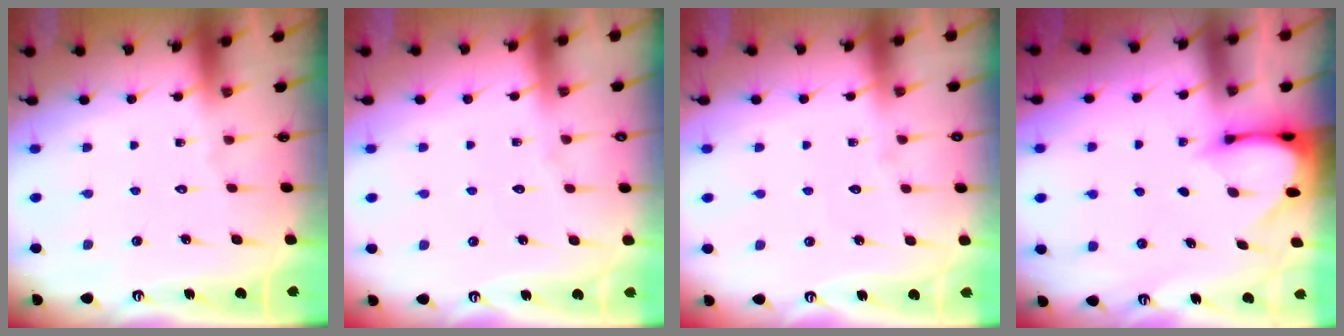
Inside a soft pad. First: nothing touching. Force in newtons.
{"total": 2.7, "press": 2.6, "slide": 0.5}
{"total": 2.8, "press": 2.8, "slide": 0.3}
{"total": 2.9, "press": 2.9, "slide": 0.3}